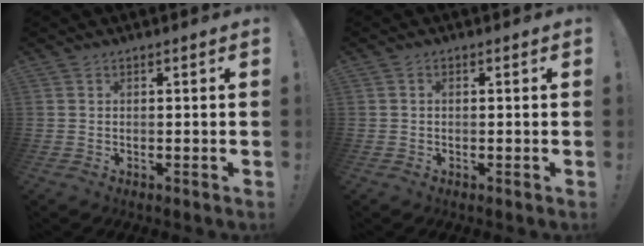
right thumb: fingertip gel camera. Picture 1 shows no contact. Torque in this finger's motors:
{"motor_torque": [-0.07, -0.35, -0.27, 0.41, -0.02]}